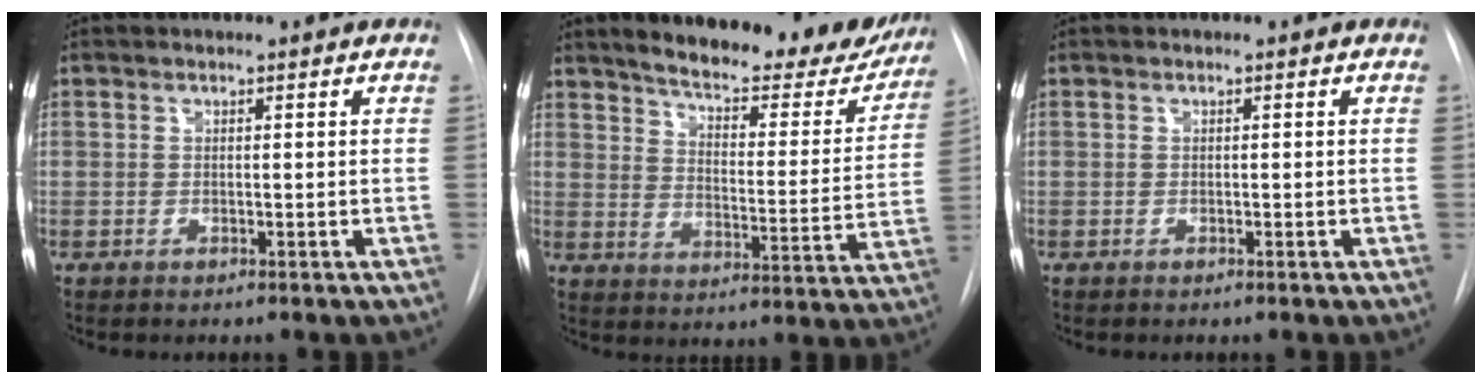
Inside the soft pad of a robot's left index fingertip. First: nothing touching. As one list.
[{"total": 22.1, "force": [19.0, 5.9, 9.6], "torque": [-0.124, -0.037, 0.235]}, {"total": 0.0}]